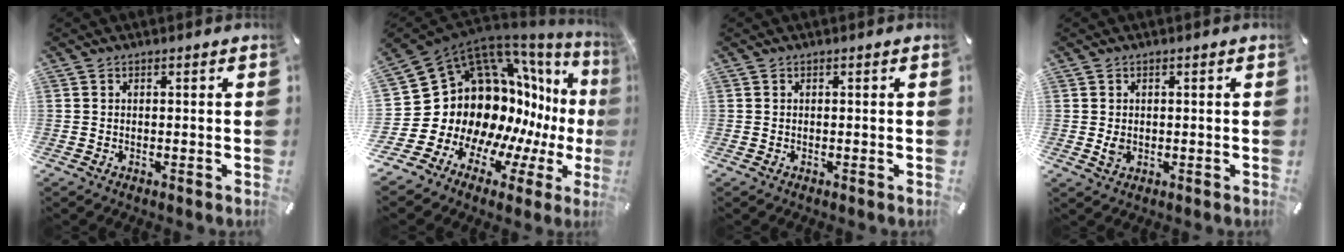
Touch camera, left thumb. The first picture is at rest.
{"total": 20.1, "force": [3.0, 16.1, 11.6], "torque": [-0.175, -0.115, 0.108]}
{"total": 0.0}
{"total": 2.2, "force": [0.0, 1.7, 1.3], "torque": [-0.017, 0.000, -0.002]}